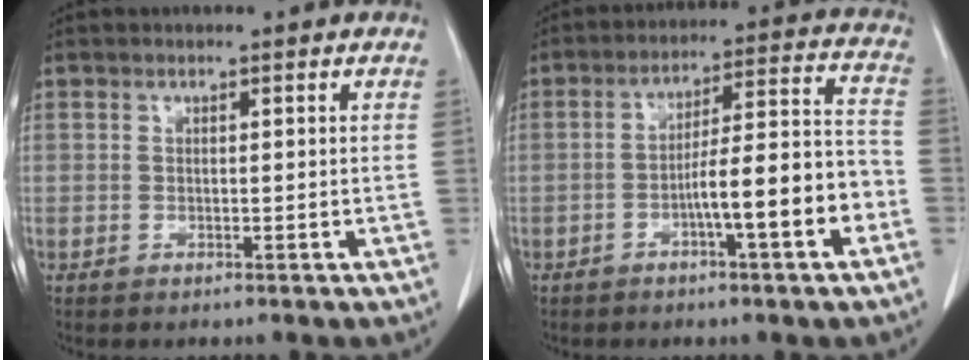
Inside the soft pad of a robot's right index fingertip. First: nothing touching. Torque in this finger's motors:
{"motor_torque": [1.32, -0.18, 0.56, 0.11]}